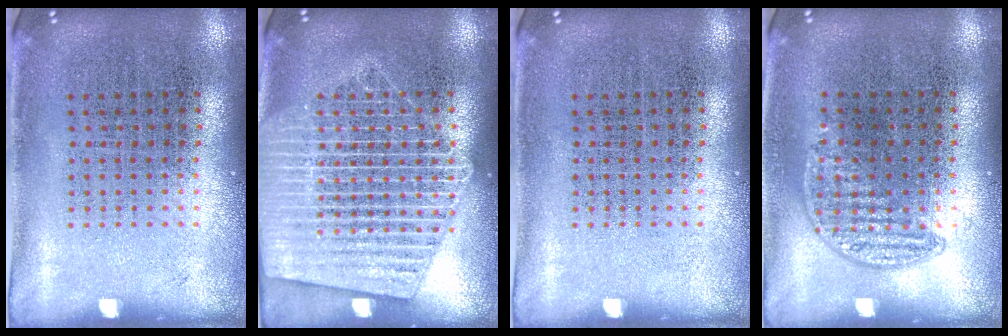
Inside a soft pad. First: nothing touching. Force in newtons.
{"total": 2.8, "press": 2.8, "slide": 0.3}
{"total": 0.0}
{"total": 0.8, "press": 0.6, "slide": 0.5}